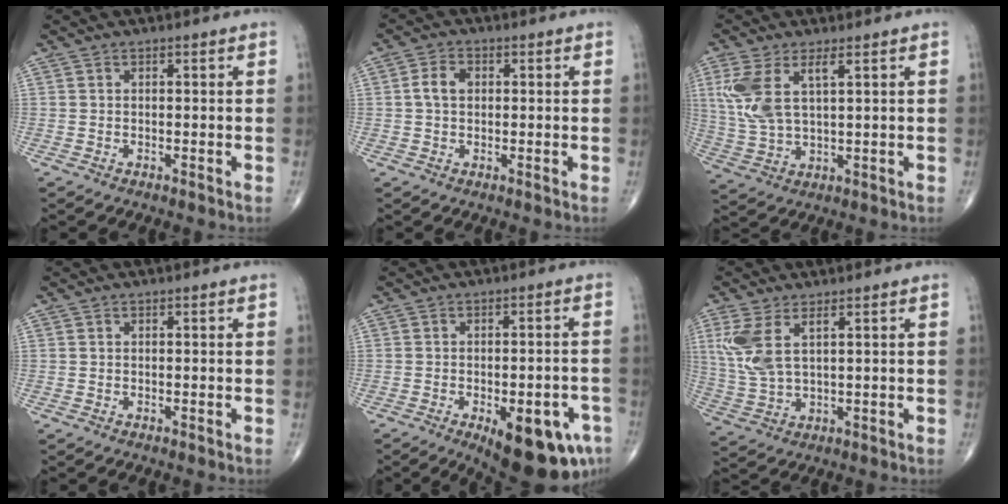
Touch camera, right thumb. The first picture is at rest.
{"total": 3.7, "force": [0.4, 2.6, 2.6], "torque": [-0.052, 0.011, 0.005]}
{"total": 9.5, "force": [3.3, 3.9, 8.0], "torque": [-0.187, -0.007, 0.076]}
{"total": 0.0}
{"total": 15.7, "force": [-7.2, 6.2, 12.5], "torque": [-0.115, 0.017, -0.080]}
{"total": 7.9, "force": [3.0, 3.3, 6.6], "torque": [-0.161, -0.008, 0.072]}